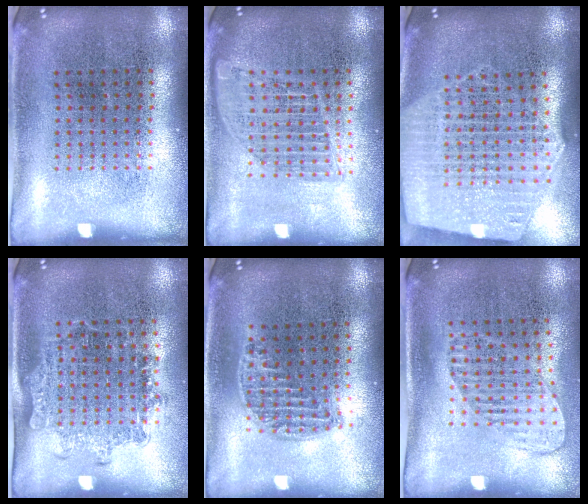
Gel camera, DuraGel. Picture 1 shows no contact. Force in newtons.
{"total": 1.5, "press": 1.4, "slide": 0.7}
{"total": 2.7, "press": 2.3, "slide": 1.4}
{"total": 1.4, "press": 1.1, "slide": 0.8}
{"total": 1.2, "press": 1.1, "slide": 0.5}
{"total": 1.4, "press": 1.2, "slide": 0.8}